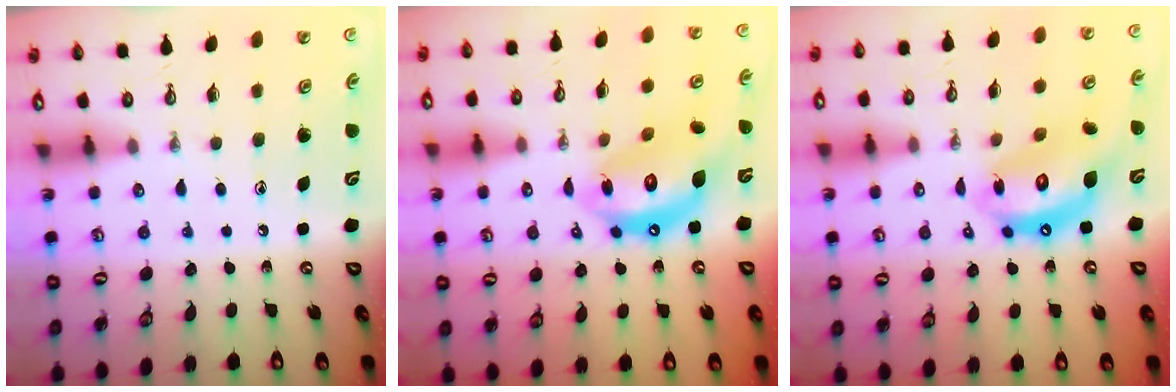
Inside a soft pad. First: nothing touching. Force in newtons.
{"total": 14.2, "press": 14.1, "slide": 1.2}
{"total": 14.1, "press": 14.1, "slide": 1.4}